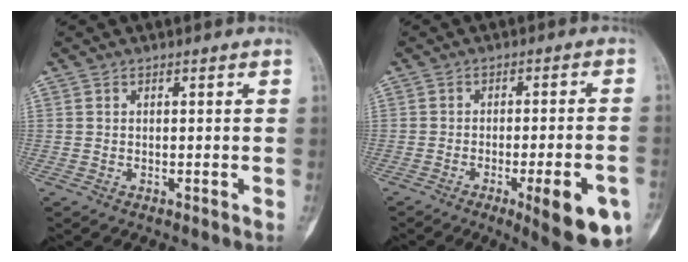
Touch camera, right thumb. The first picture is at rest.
{"total": 17.2, "force": [-7.1, 4.0, 15.1], "torque": [-0.158, 0.014, -0.087]}